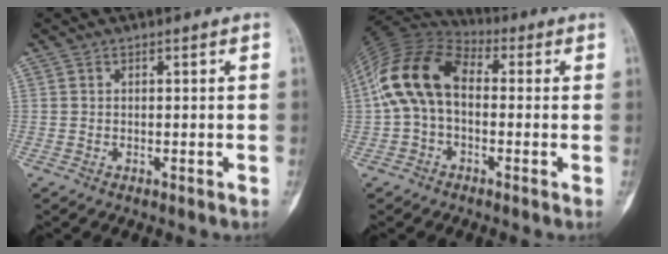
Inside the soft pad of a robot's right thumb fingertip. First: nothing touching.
{"total": 14.4, "force": [0.3, 9.3, 11.0], "torque": [-0.212, 0.040, -0.007]}